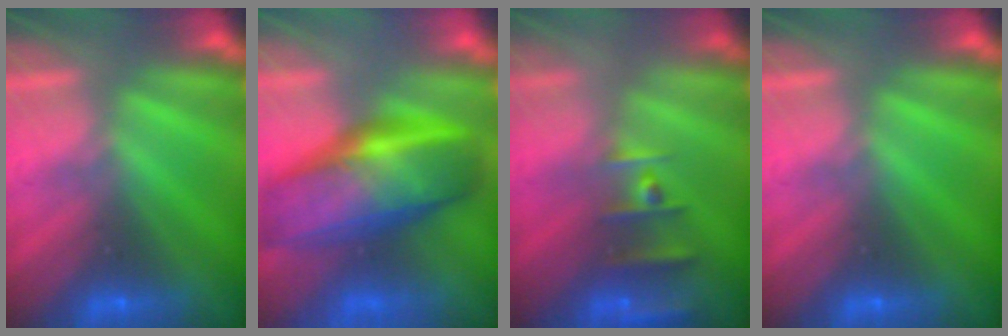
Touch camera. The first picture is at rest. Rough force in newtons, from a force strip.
{"total": 9.6}
{"total": 2.4}
{"total": 0.0}